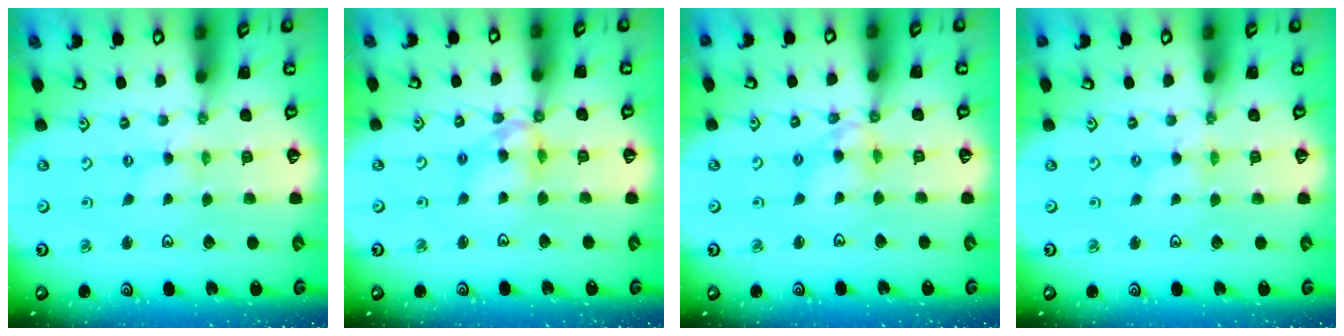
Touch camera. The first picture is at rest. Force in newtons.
{"total": 9.9, "press": 9.8, "slide": 0.7}
{"total": 8.2, "press": 8.2, "slide": 0.6}
{"total": 0.5, "press": 0.5, "slide": 0.2}